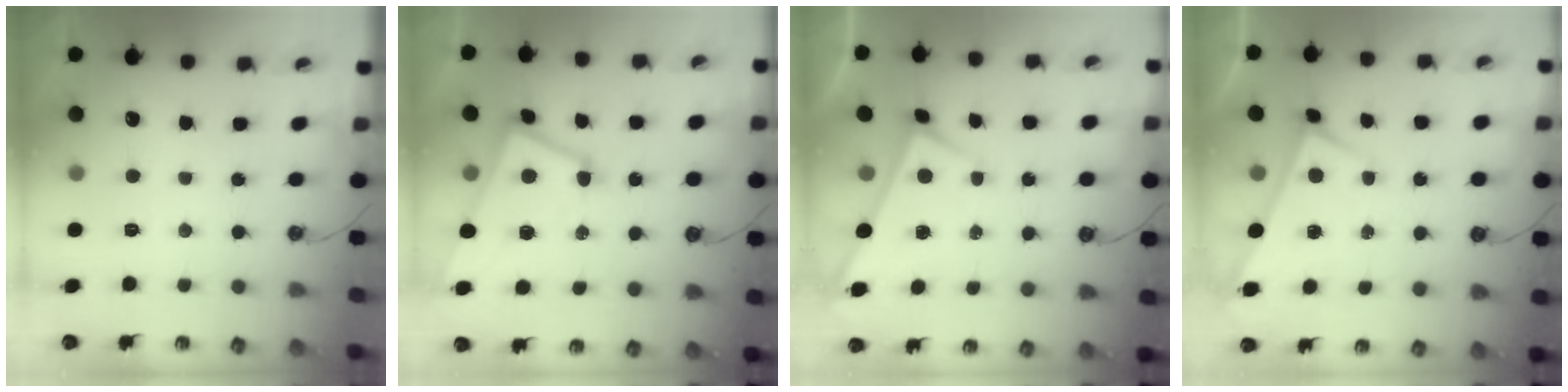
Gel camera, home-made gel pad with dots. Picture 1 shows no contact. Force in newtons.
{"total": 2.9, "press": 2.8, "slide": 0.9}
{"total": 3.0, "press": 3.0, "slide": 0.2}
{"total": 3.1, "press": 3.1, "slide": 0.3}